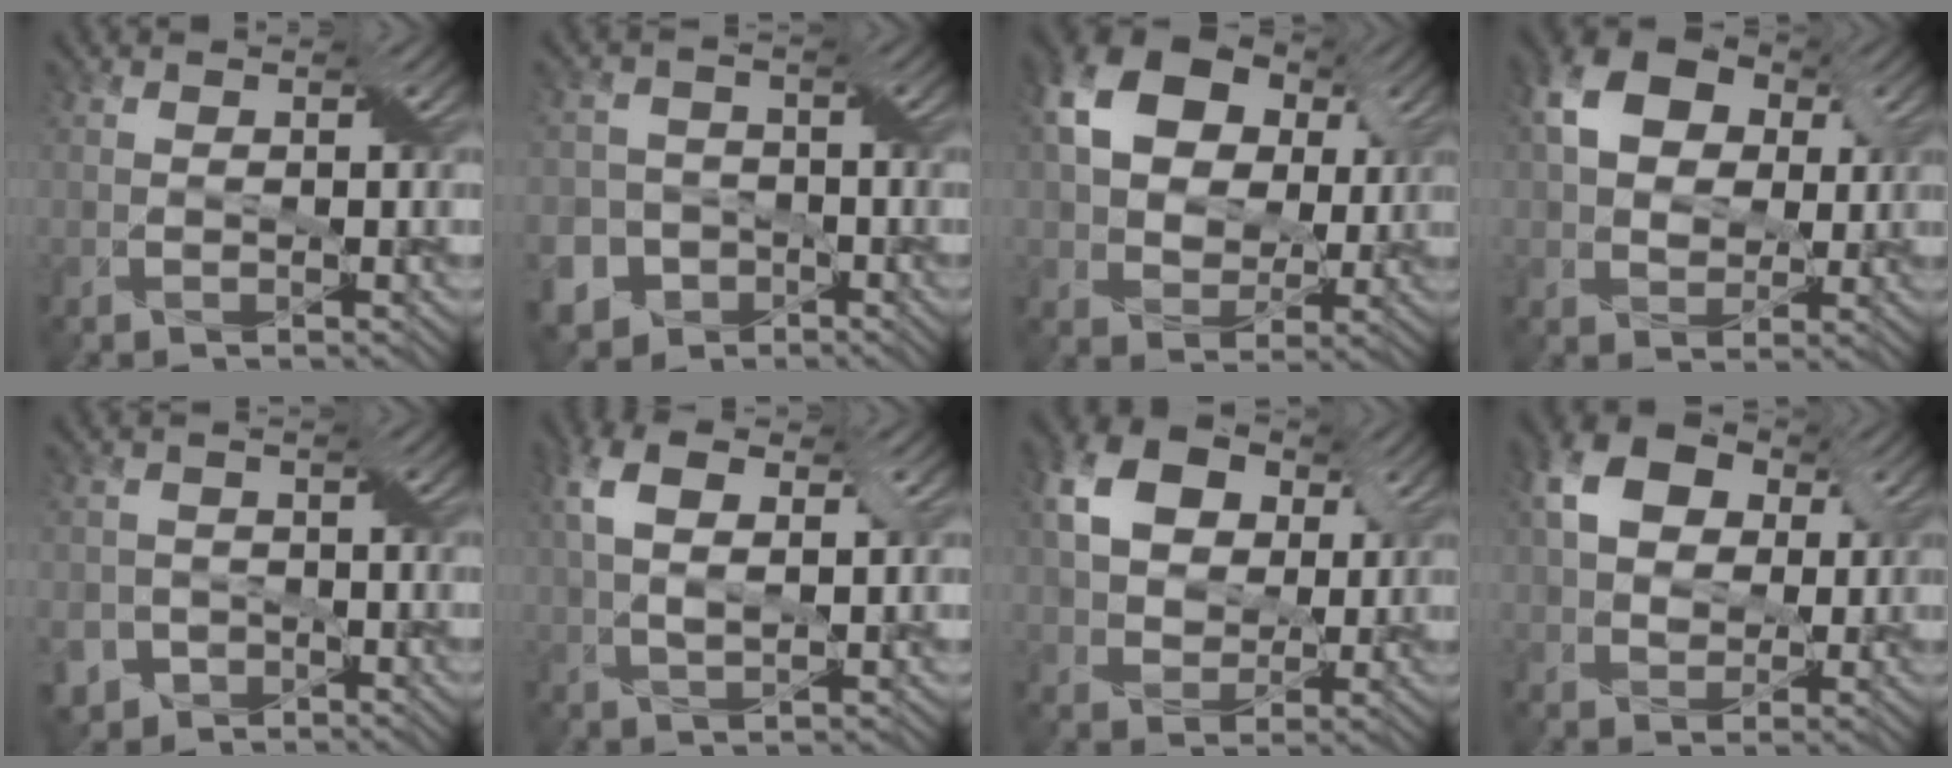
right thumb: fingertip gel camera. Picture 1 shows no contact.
{"total": 10.0, "force": [-5.0, 8.4, 2.2], "torque": [-0.063, -0.027, -0.101]}
{"total": 14.3, "force": [4.7, 10.2, 8.8], "torque": [-0.201, 0.029, 0.088]}
{"total": 10.8, "force": [3.6, 7.8, 6.7], "torque": [-0.170, 0.032, 0.061]}
{"total": 7.0, "force": [-4.0, 5.6, 1.3], "torque": [-0.034, -0.023, -0.081]}
{"total": 7.2, "force": [2.4, 3.3, 6.0], "torque": [-0.127, 0.011, 0.037]}
{"total": 9.8, "force": [3.5, 7.0, 5.8], "torque": [-0.140, 0.011, 0.058]}
{"total": 9.1, "force": [3.2, 6.4, 5.6], "torque": [-0.136, 0.020, 0.048]}